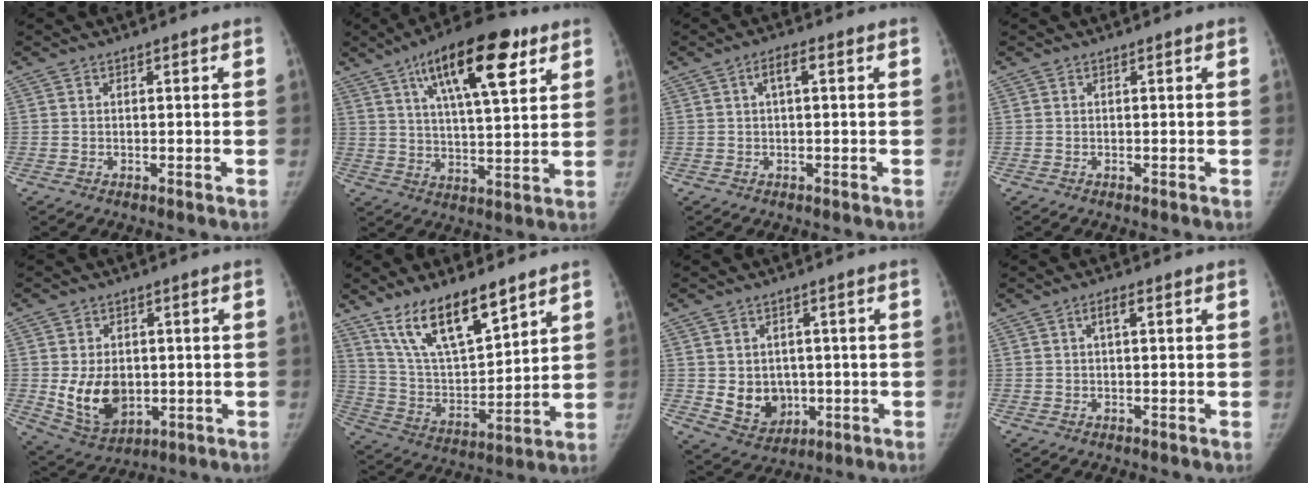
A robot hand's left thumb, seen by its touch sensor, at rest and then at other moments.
{"total": 18.8, "force": [9.5, 6.5, 14.9], "torque": [-0.212, -0.026, 0.151]}
{"total": 2.9, "force": [0.7, 1.0, 2.6], "torque": [-0.049, 0.011, 0.010]}
{"total": 0.0}
{"total": 10.8, "force": [-0.6, 7.9, 7.3], "torque": [-0.095, -0.011, 0.011]}
{"total": 16.4, "force": [11.3, 5.7, 10.5], "torque": [-0.157, -0.059, 0.221]}
{"total": 8.5, "force": [-0.6, 7.1, 4.5], "torque": [-0.035, -0.005, 0.012]}
{"total": 2.1, "force": [0.7, 0.7, 1.9], "torque": [-0.036, 0.008, 0.009]}